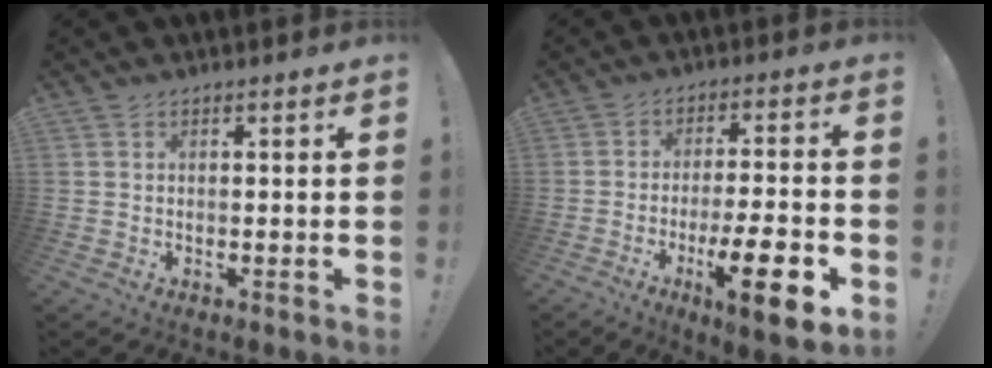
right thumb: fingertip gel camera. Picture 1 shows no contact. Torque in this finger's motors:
{"motor_torque": [1.99, 1.55, 1.71, -0.95, 0.42]}